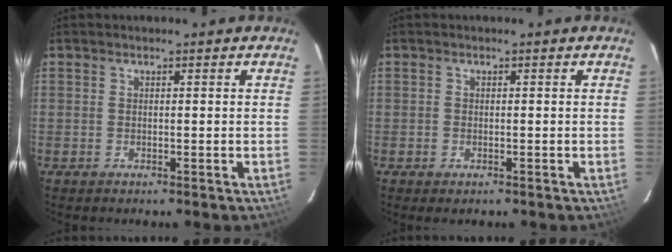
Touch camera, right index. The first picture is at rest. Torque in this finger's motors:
{"motor_torque": [0.17, -0.07, 0.03, 0.00]}